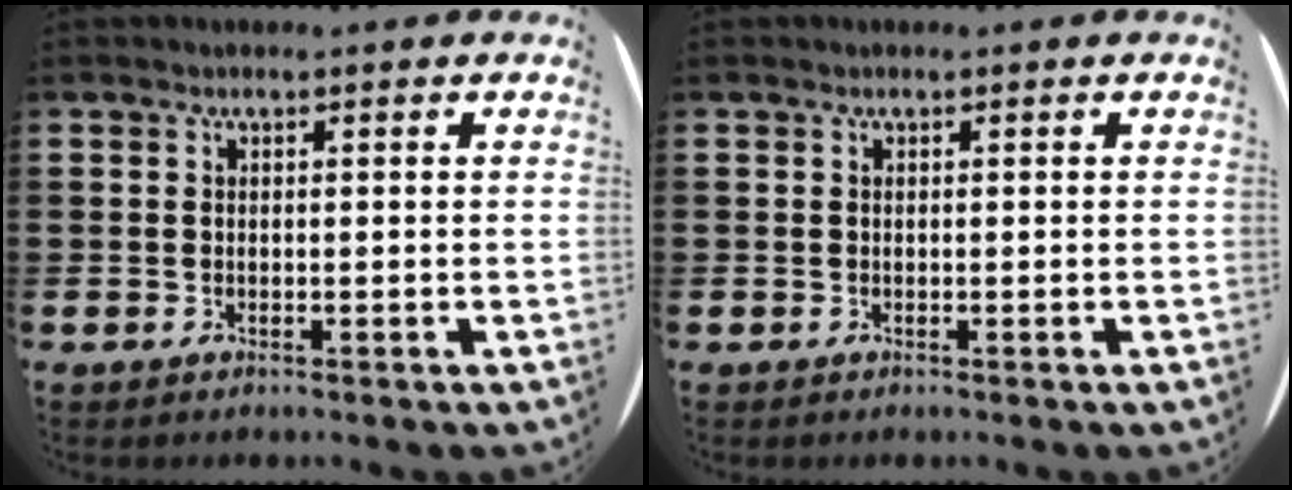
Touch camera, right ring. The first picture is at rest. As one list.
[{"total": 0.0}]